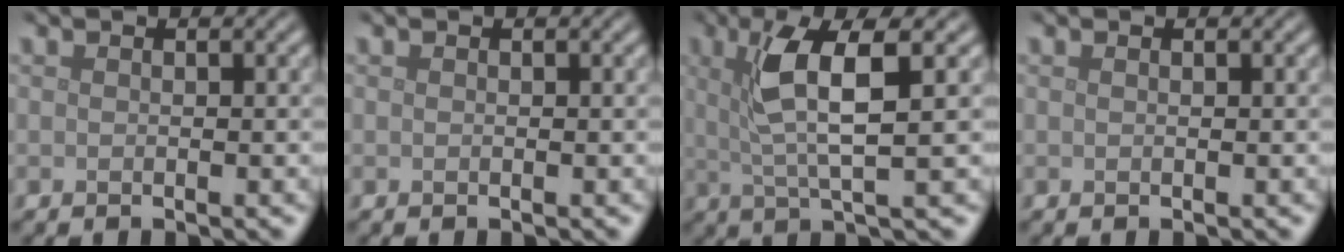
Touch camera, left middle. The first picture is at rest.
{"total": 0.0}
{"total": 5.5, "force": [1.8, 1.1, 5.1], "torque": [-0.101, 0.005, 0.034]}
{"total": 0.0}